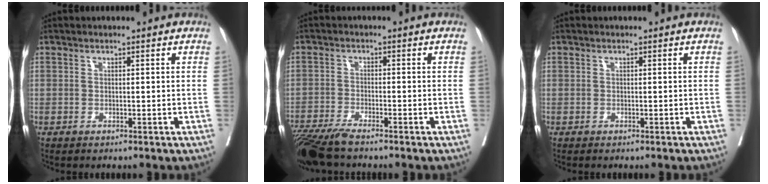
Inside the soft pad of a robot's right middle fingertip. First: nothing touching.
{"total": 7.3, "force": [-6.2, 0.3, 3.9], "torque": [-0.064, -0.022, -0.113]}
{"total": 1.0, "force": [-0.9, 0.1, 0.3], "torque": [-0.004, -0.002, -0.016]}